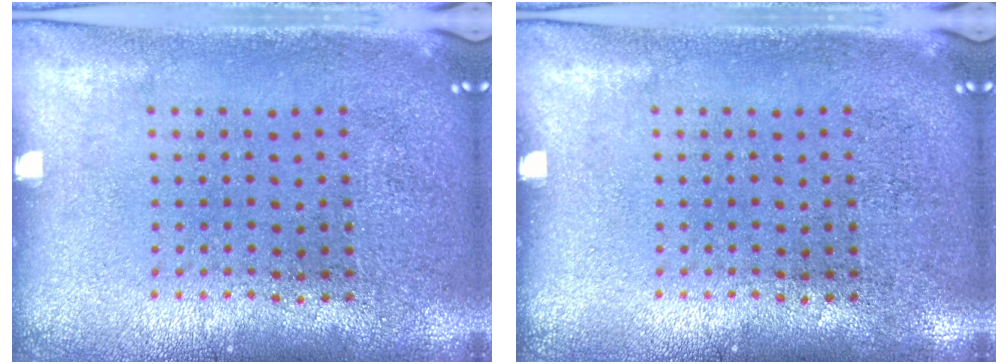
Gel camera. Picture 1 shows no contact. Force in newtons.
{"total": 0.0}